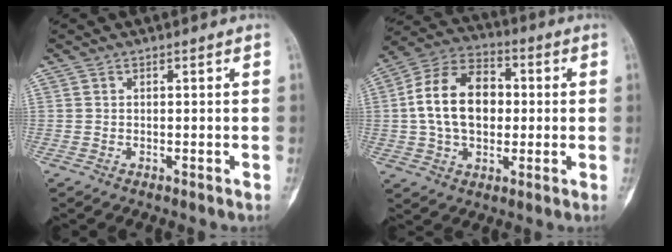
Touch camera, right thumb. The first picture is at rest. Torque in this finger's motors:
{"motor_torque": [0.91, 1.13, 0.61, -0.50, 0.44]}